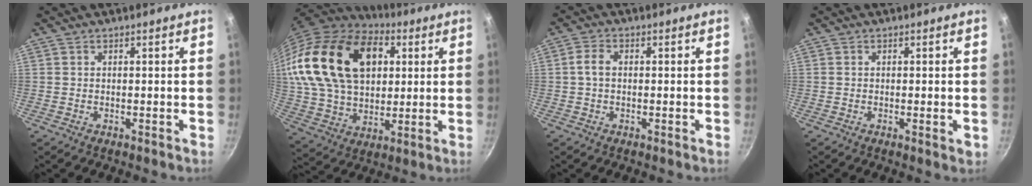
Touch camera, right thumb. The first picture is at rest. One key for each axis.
{"total": 27.1, "fx": 8.2, "fy": 17.7, "fz": 18.8, "tx": -0.320, "ty": -0.004, "tz": 0.149}
{"total": 3.1, "fx": 0.1, "fy": 2.1, "fz": 2.2, "tx": -0.045, "ty": 0.010, "tz": -0.003}
{"total": 1.3, "fx": -0.2, "fy": 0.3, "fz": 1.3, "tx": -0.019, "ty": -0.003, "tz": -0.006}